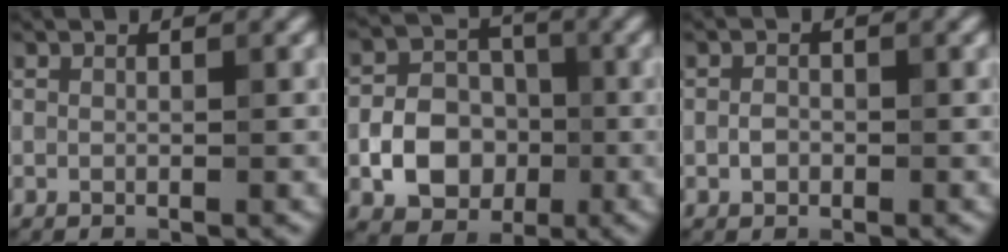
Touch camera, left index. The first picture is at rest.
{"total": 5.9, "force": [-1.6, 4.7, 3.2], "torque": [-0.042, -0.001, -0.030]}
{"total": 1.2, "force": [-0.3, 1.0, 0.7], "torque": [-0.011, -0.001, -0.010]}